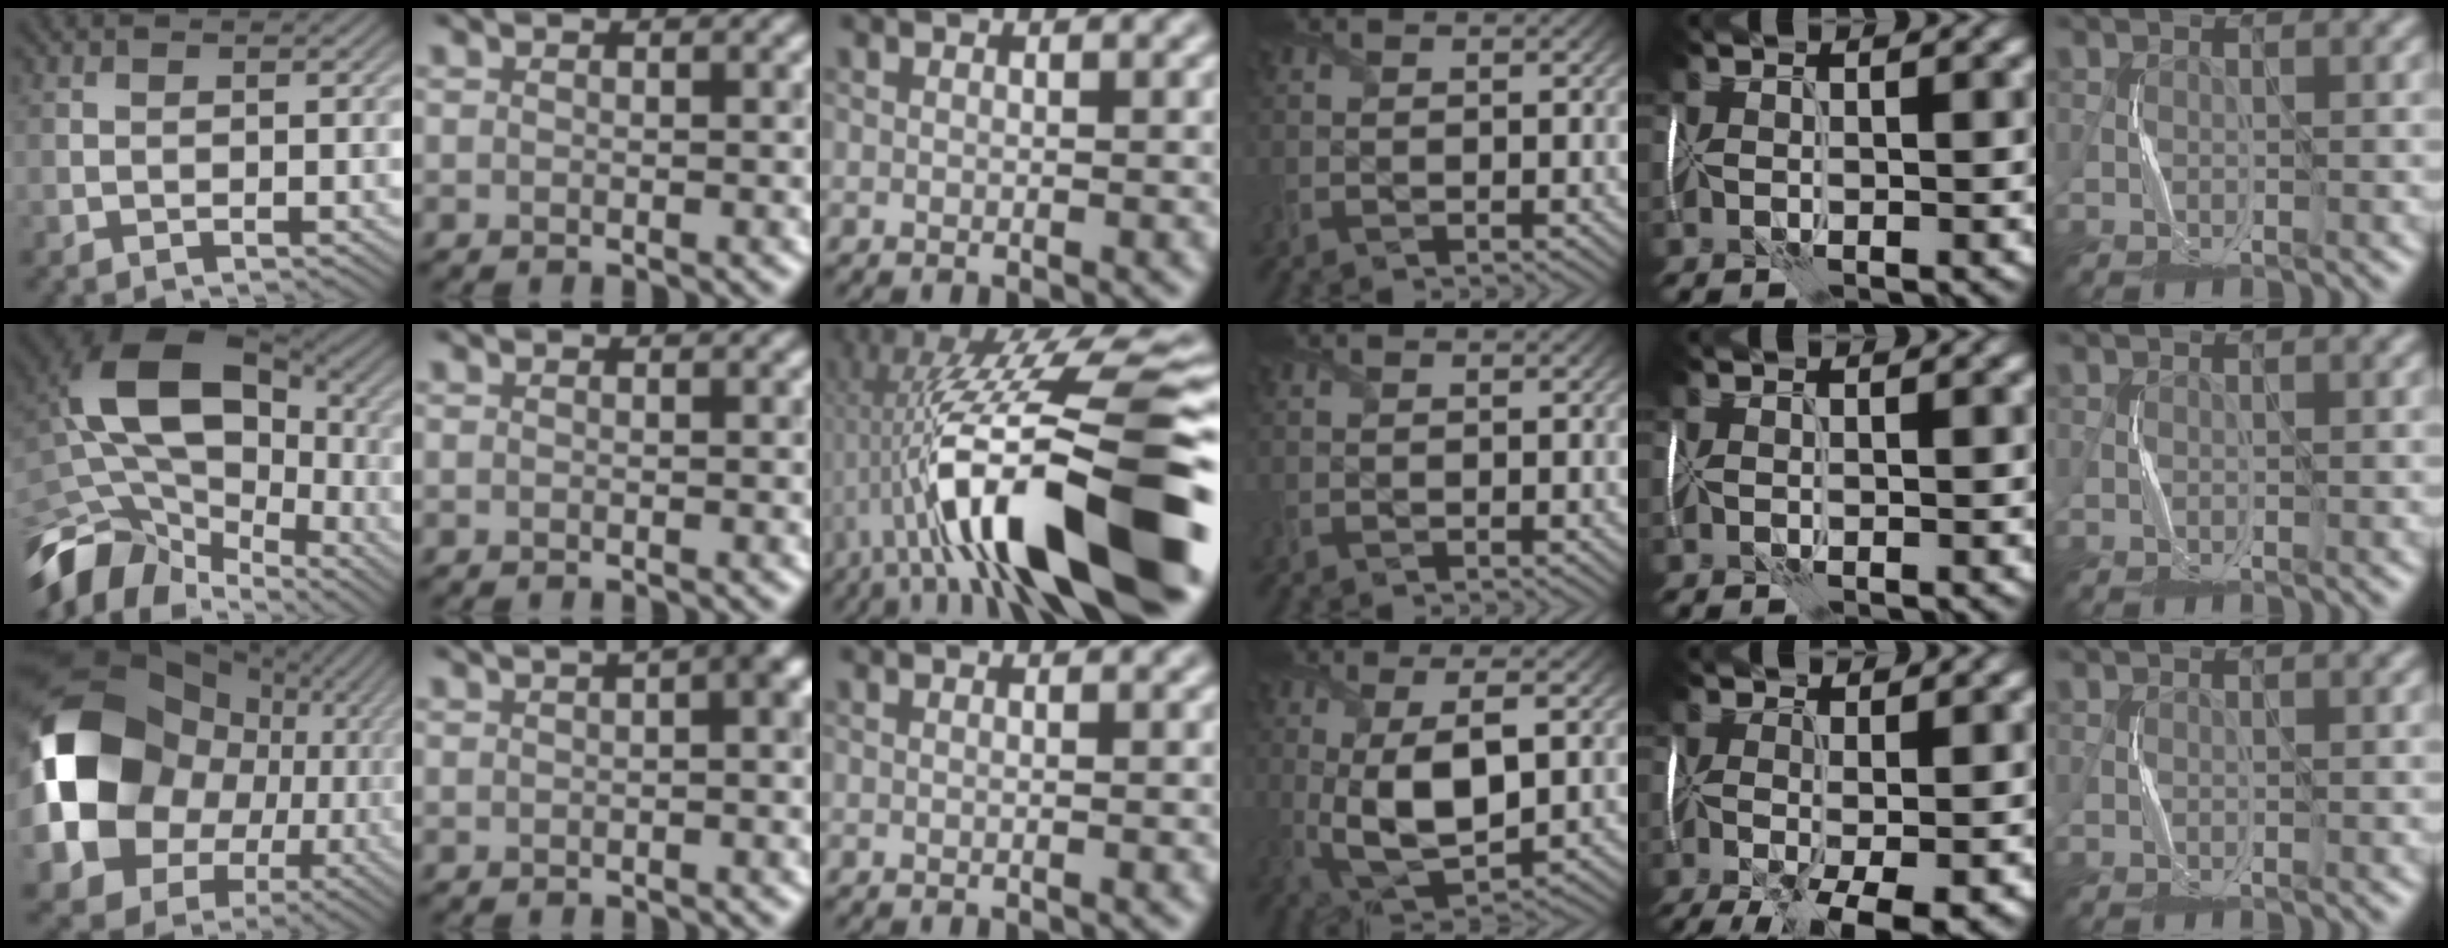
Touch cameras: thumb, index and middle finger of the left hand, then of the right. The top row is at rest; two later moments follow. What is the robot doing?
{"motion": "wrap", "object": "plastic wrap"}